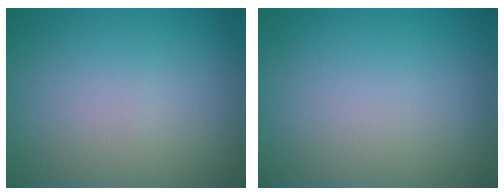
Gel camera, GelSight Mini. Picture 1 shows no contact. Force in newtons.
{"total": 0.0}